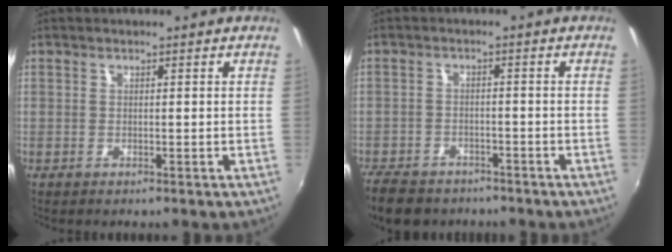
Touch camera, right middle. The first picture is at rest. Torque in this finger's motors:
{"motor_torque": [1.13, -1.01, 0.29, 0.21]}